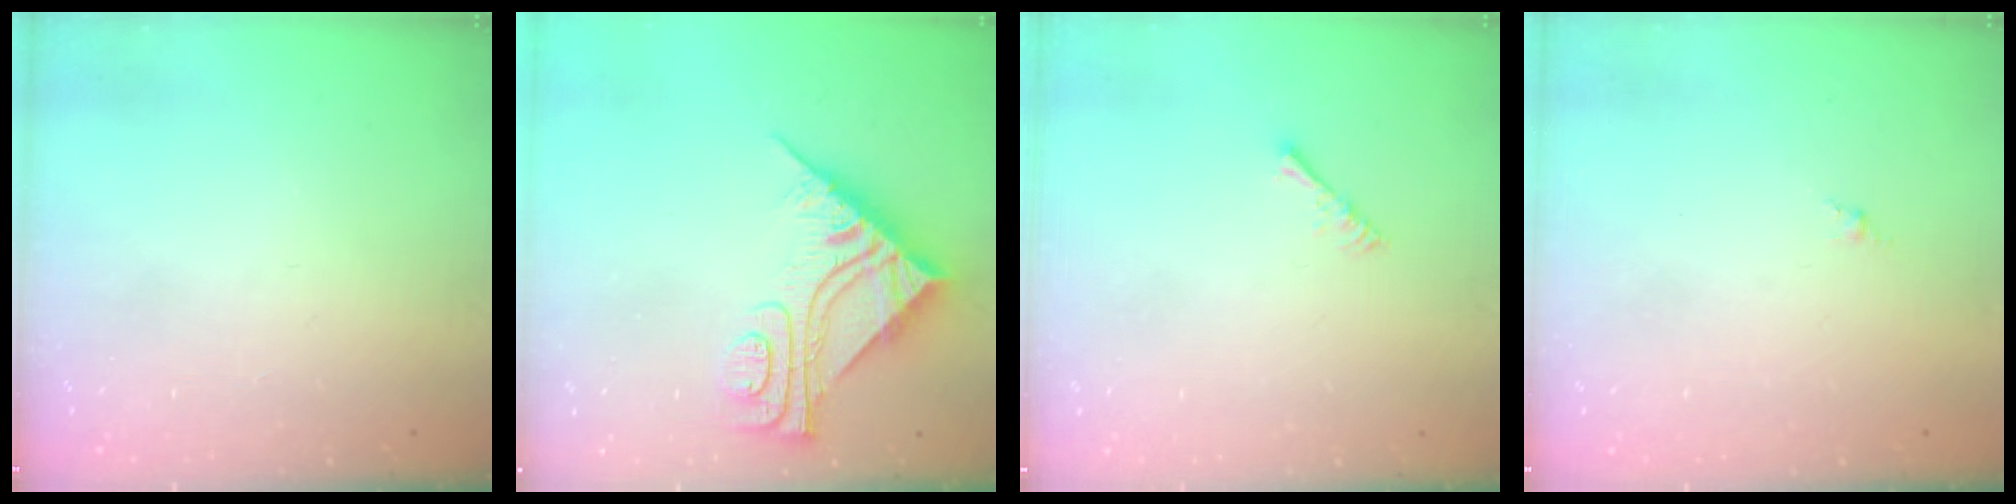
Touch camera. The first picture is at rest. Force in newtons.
{"total": 9.7, "press": 9.7, "slide": 0.9}
{"total": 2.0, "press": 1.9, "slide": 0.4}
{"total": 0.0}